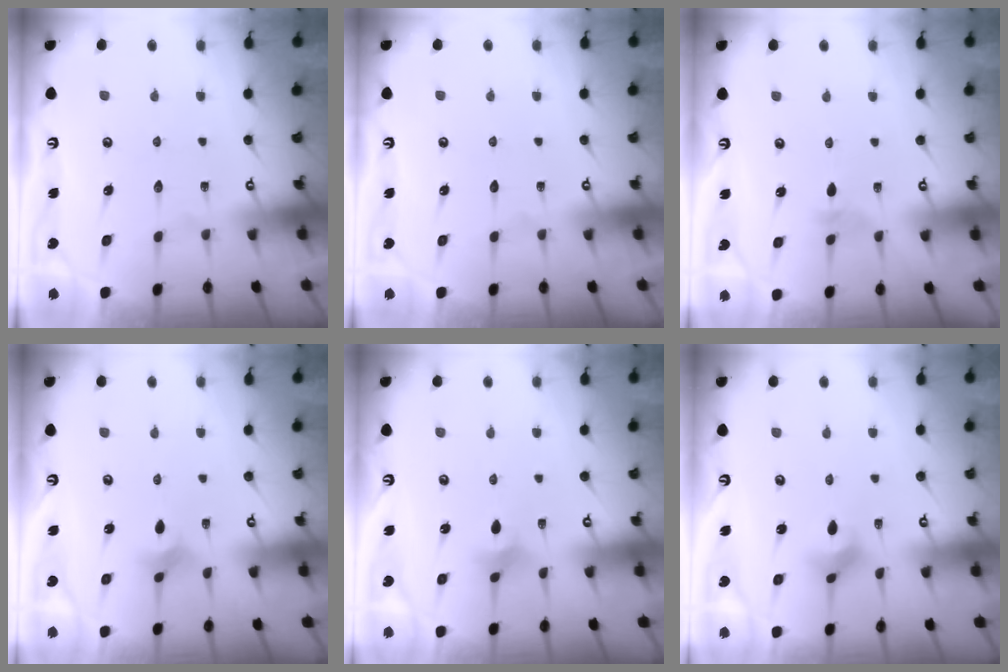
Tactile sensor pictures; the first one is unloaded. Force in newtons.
{"total": 0.0}
{"total": 2.4, "press": 2.3, "slide": 0.6}
{"total": 2.4, "press": 2.4, "slide": 0.5}
{"total": 2.9, "press": 2.8, "slide": 0.6}
{"total": 3.3, "press": 3.3, "slide": 0.3}